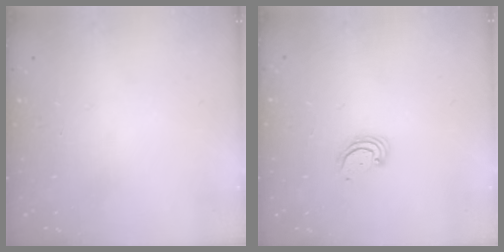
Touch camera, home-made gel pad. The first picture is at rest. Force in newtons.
{"total": 2.8, "press": 2.8, "slide": 0.2}